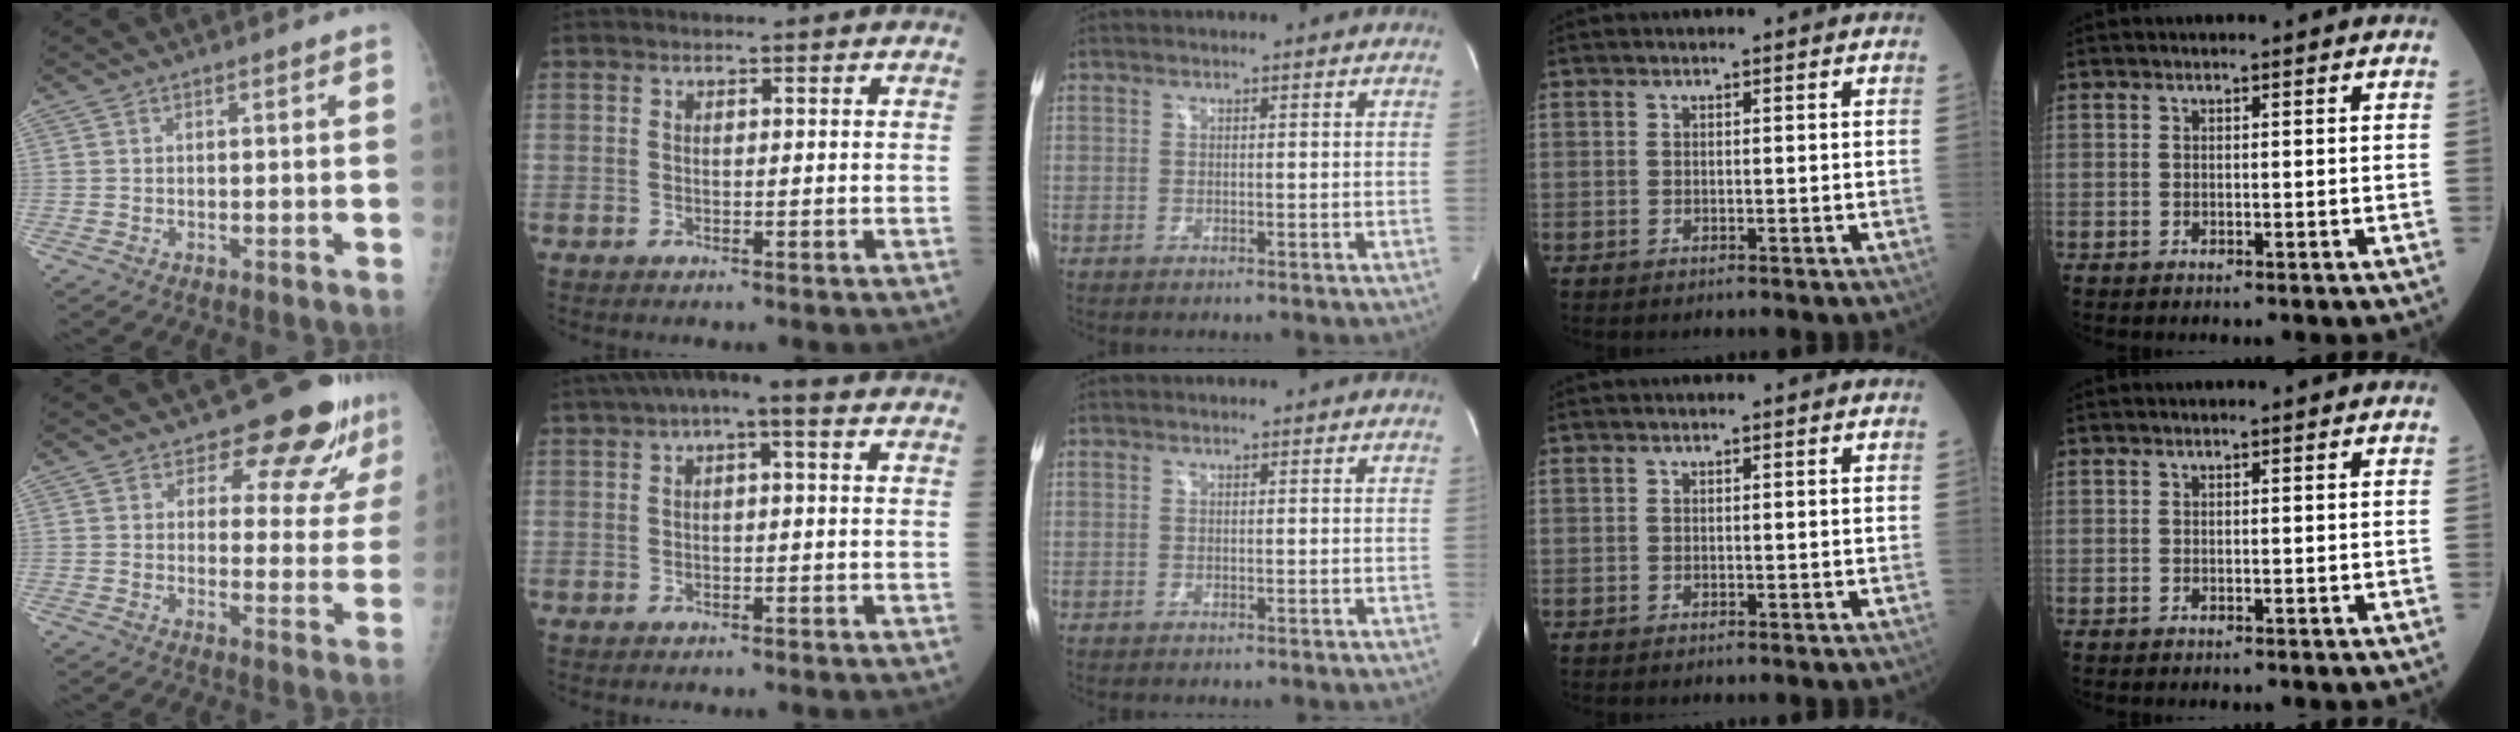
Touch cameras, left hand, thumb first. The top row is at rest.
{"thumb": {"total": 11.4, "force": [9.2, 4.8, 4.5], "torque": [-0.016, -0.066, 0.102]}, "index": {"total": 5.6, "force": [2.4, 1.2, 5.0], "torque": [-0.085, 0.034, 0.032]}}